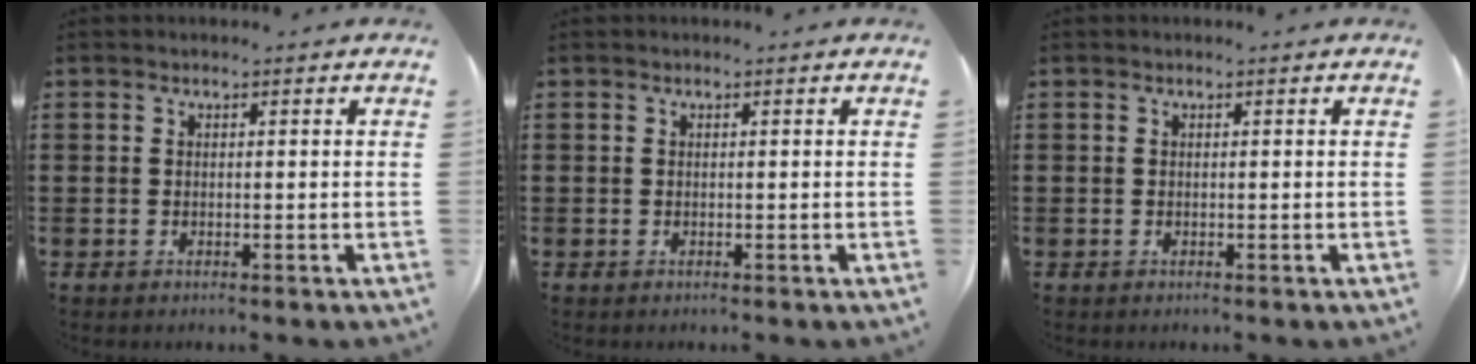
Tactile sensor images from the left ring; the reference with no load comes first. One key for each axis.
{"total": 0.0}
{"total": 0.0}